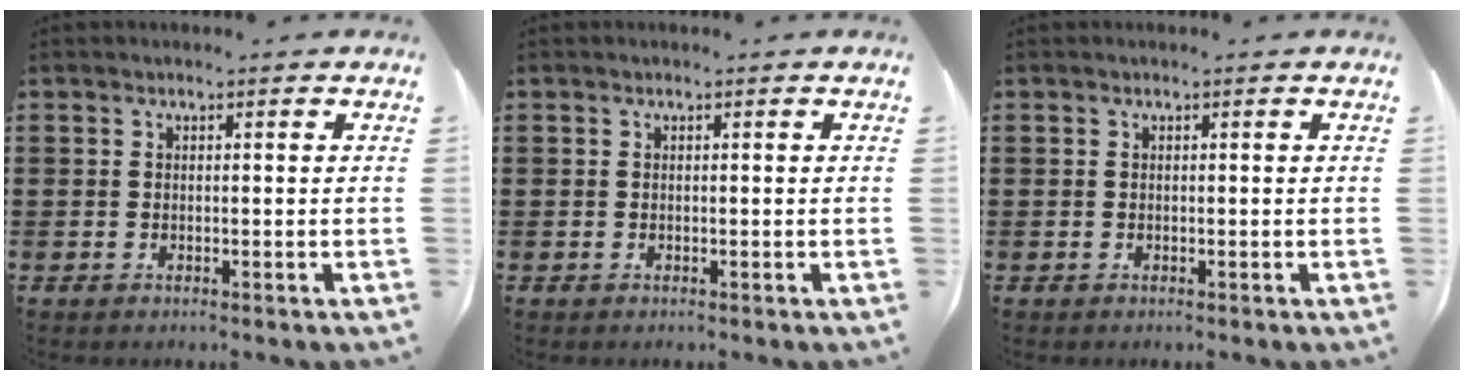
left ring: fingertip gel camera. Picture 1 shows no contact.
{"total": 0.0}
{"total": 0.0}